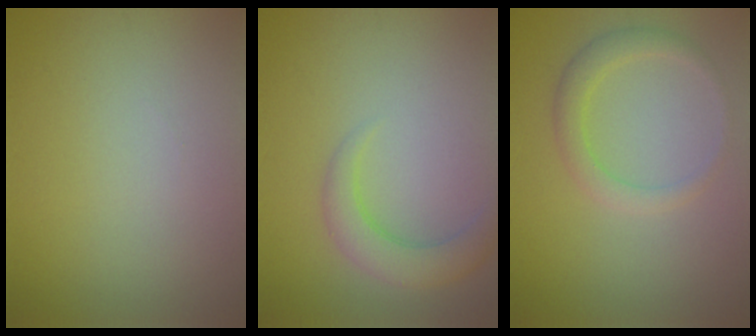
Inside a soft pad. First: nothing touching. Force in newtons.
{"total": 2.8, "press": 2.8, "slide": 0.3}
{"total": 2.2, "press": 2.2, "slide": 0.1}